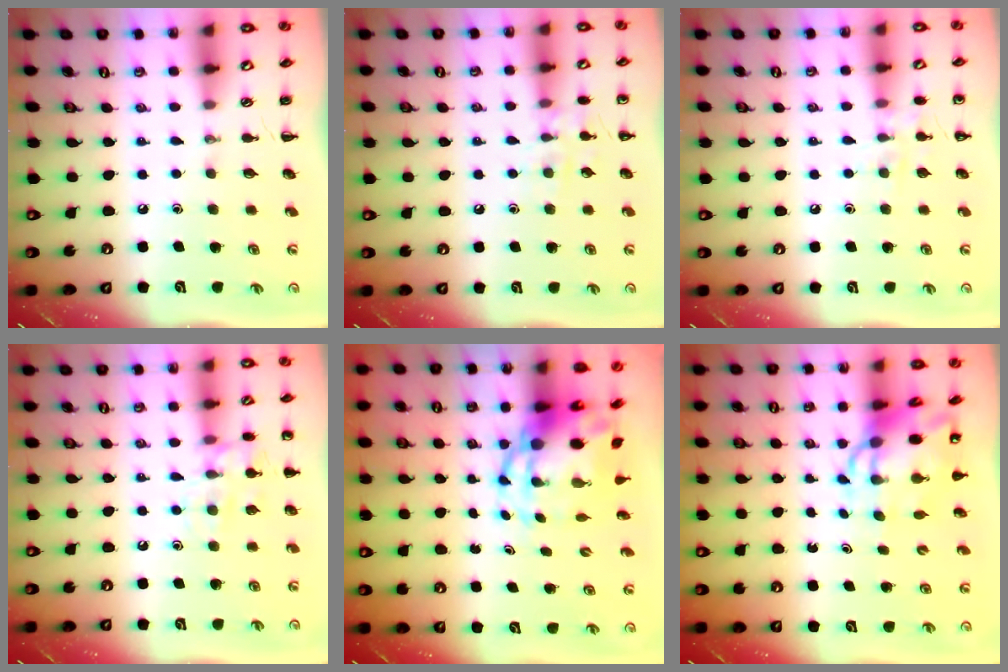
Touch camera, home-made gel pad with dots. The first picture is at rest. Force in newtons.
{"total": 7.3, "press": 7.2, "slide": 1.6}
{"total": 6.9, "press": 6.8, "slide": 1.5}
{"total": 10.9, "press": 10.9, "slide": 0.8}
{"total": 8.1, "press": 7.8, "slide": 2.0}
{"total": 8.2, "press": 7.8, "slide": 2.4}